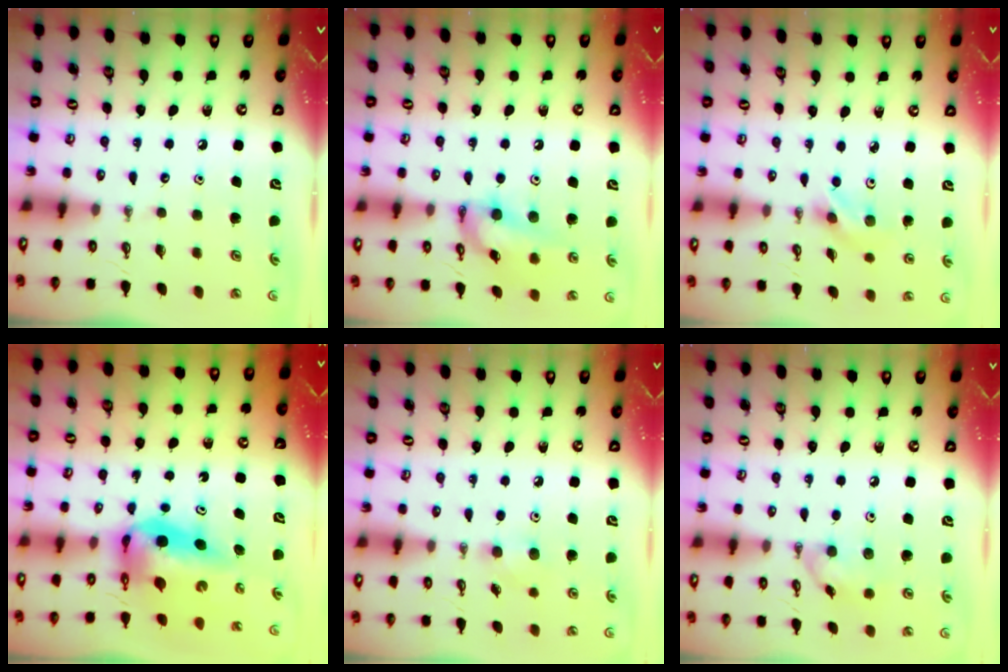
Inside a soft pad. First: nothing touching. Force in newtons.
{"total": 13.4, "press": 13.4, "slide": 1.2}
{"total": 2.7, "press": 2.7, "slide": 0.3}
{"total": 7.8, "press": 7.1, "slide": 3.3}
{"total": 7.2, "press": 7.1, "slide": 0.9}
{"total": 8.7, "press": 8.7, "slide": 0.8}